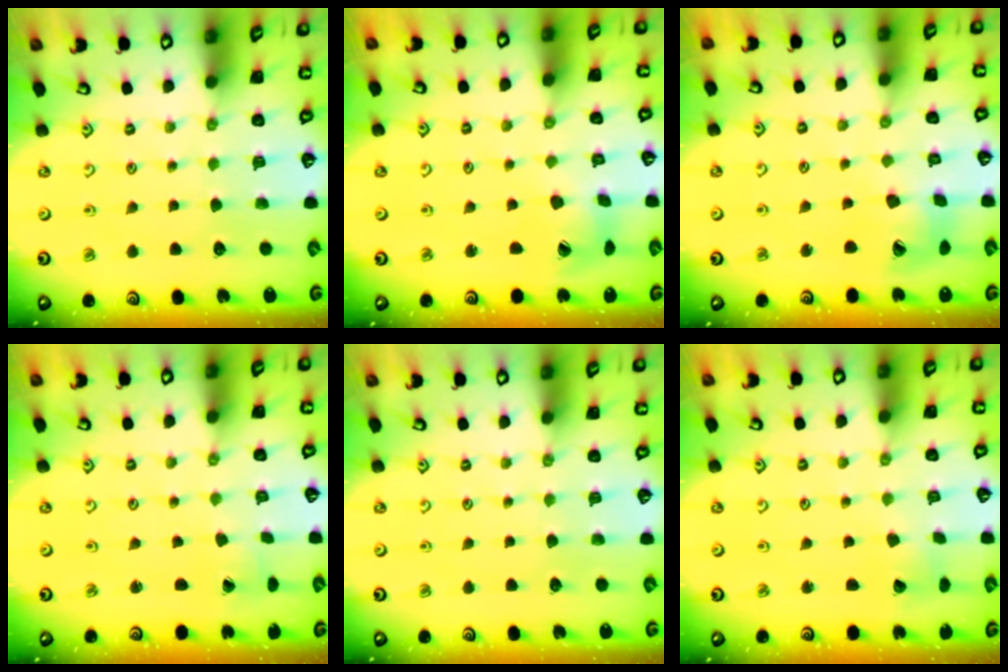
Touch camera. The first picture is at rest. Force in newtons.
{"total": 7.4, "press": 7.3, "slide": 1.0}
{"total": 14.2, "press": 14.1, "slide": 2.0}
{"total": 1.5, "press": 1.5, "slide": 0.0}
{"total": 0.0}
{"total": 2.6, "press": 2.6, "slide": 0.3}